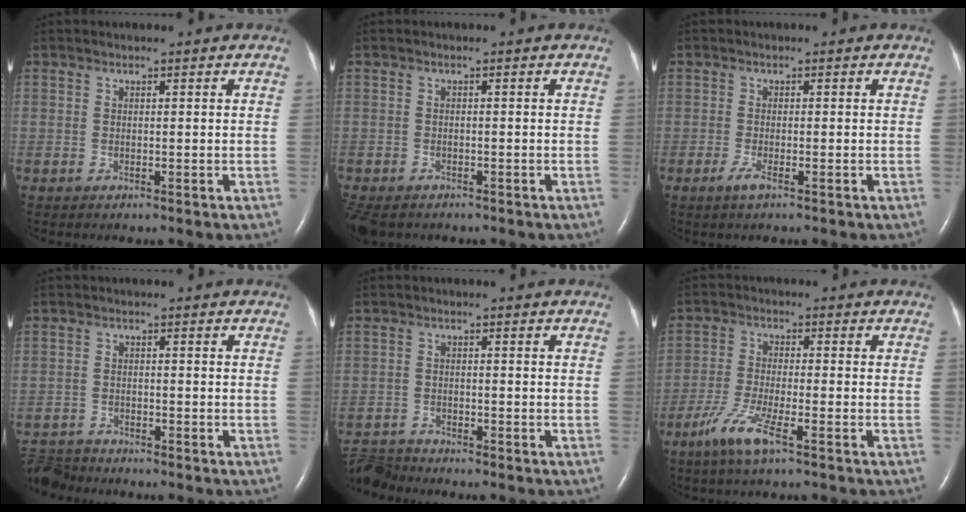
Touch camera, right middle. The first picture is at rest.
{"total": 5.4, "force": [-4.3, 2.5, 2.2], "torque": [-0.040, -0.008, -0.064]}
{"total": 1.6, "force": [-1.0, 0.1, 1.3], "torque": [-0.030, -0.004, -0.023]}
{"total": 5.8, "force": [-5.7, 0.8, -0.2], "torque": [-0.001, -0.007, -0.109]}
{"total": 5.3, "force": [-5.2, 0.1, -0.4], "torque": [0.003, -0.008, -0.101]}
{"total": 6.6, "force": [-4.0, 0.6, 5.2], "torque": [-0.117, -0.013, -0.080]}